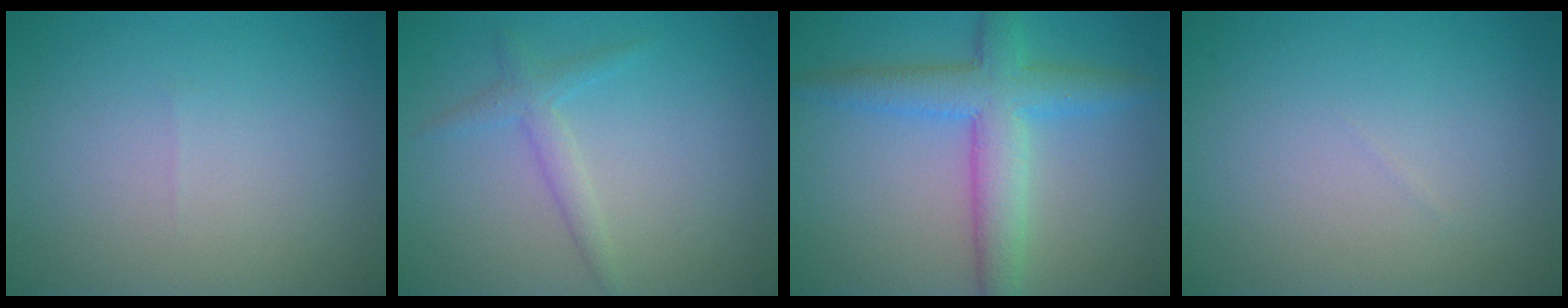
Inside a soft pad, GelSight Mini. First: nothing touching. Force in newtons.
{"total": 1.8, "press": 1.8, "slide": 0.0}
{"total": 5.5, "press": 5.5, "slide": 0.1}
{"total": 0.0}